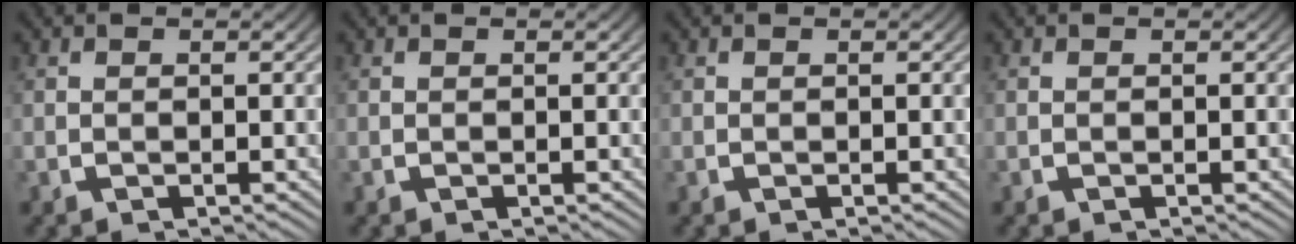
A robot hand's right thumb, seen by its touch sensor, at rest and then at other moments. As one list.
[{"total": 0.0}, {"total": 0.0}, {"total": 0.0}]